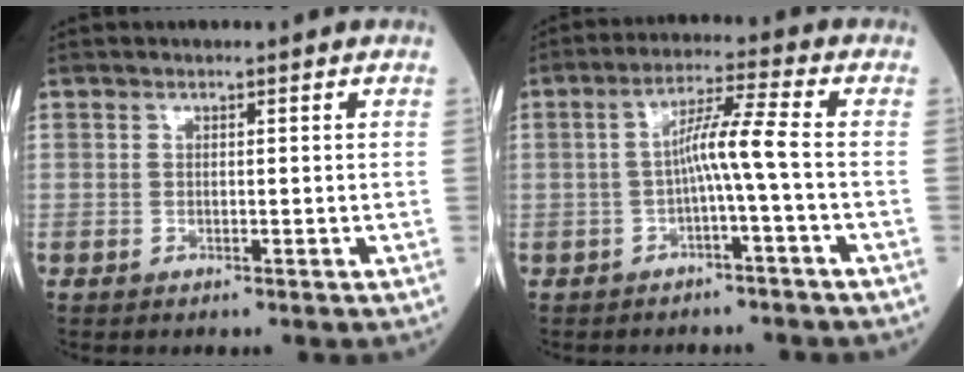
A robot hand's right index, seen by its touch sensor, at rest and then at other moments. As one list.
[{"total": 5.7, "force": [-1.3, -0.8, 5.5], "torque": [-0.099, 0.023, -0.021]}]